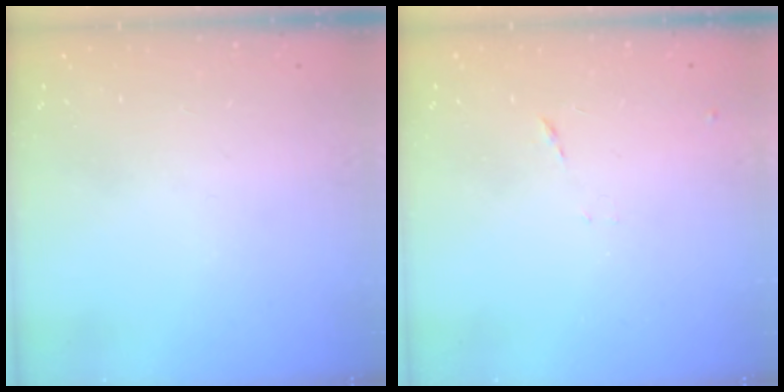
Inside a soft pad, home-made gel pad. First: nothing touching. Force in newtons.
{"total": 7.5, "press": 7.4, "slide": 0.6}